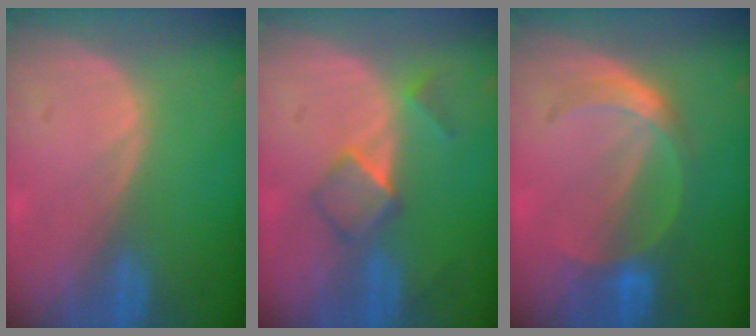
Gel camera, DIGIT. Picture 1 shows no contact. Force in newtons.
{"total": 5.1, "press": 4.4, "slide": 2.4}
{"total": 5.3, "press": 5.2, "slide": 1.2}